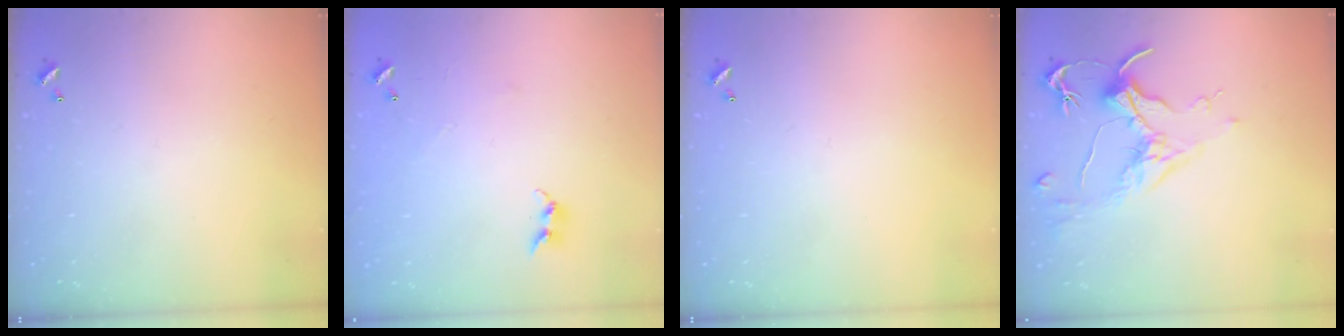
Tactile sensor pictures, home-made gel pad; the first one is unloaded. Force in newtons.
{"total": 5.6, "press": 5.6, "slide": 0.2}
{"total": 0.0}
{"total": 1.7, "press": 1.4, "slide": 0.9}